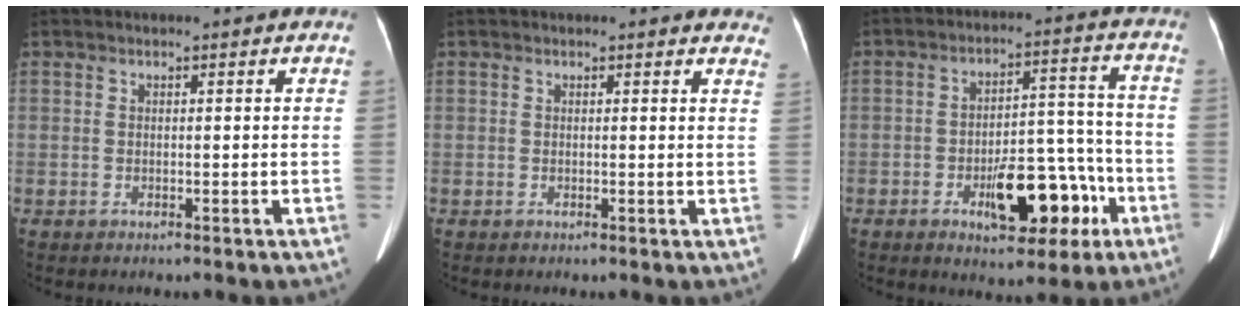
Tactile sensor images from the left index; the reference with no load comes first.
{"total": 4.0, "force": [3.8, 1.1, 0.8], "torque": [0.009, -0.010, 0.013]}
{"total": 11.8, "force": [-5.4, 4.9, 9.3], "torque": [-0.133, 0.027, -0.069]}